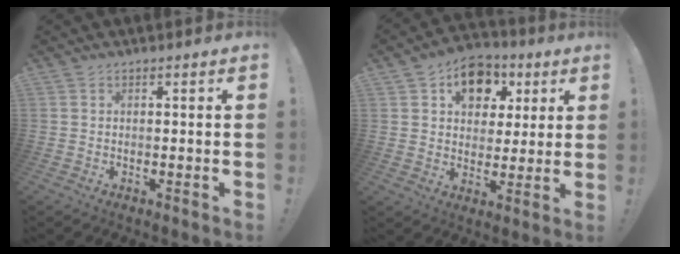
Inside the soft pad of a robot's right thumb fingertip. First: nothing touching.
{"total": 12.2, "force": [5.1, 9.5, 5.7], "torque": [-0.066, -0.019, 0.095]}